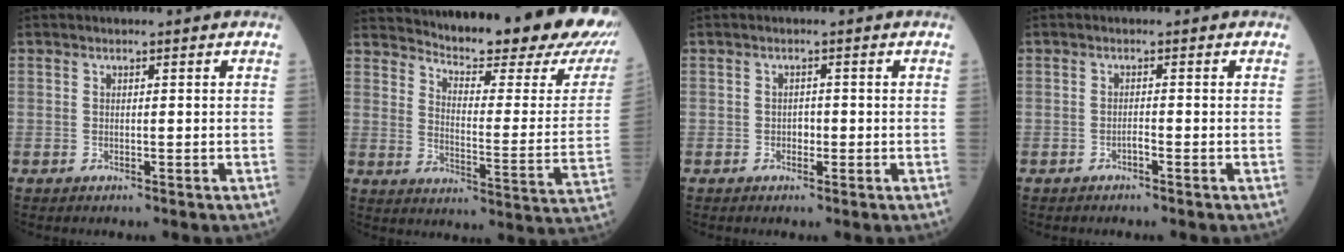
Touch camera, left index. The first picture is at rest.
{"total": 25.6, "force": [23.0, 2.8, 11.0], "torque": [-0.169, -0.100, 0.281]}
{"total": 1.2, "force": [-0.6, 0.8, 0.6], "torque": [-0.008, 0.000, -0.012]}
{"total": 0.9, "force": [-0.8, 0.0, 0.4], "torque": [-0.007, -0.003, -0.017]}